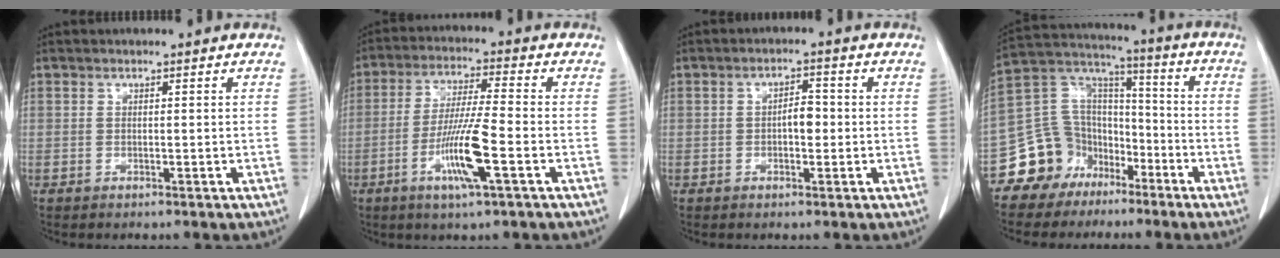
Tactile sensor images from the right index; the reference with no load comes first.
{"total": 10.4, "force": [-3.8, 0.3, 9.7], "torque": [-0.188, -0.013, -0.073]}
{"total": 3.5, "force": [-0.4, 1.7, 3.0], "torque": [-0.049, 0.010, -0.005]}
{"total": 13.3, "force": [-8.2, 10.2, 2.6], "torque": [-0.060, 0.082, -0.143]}